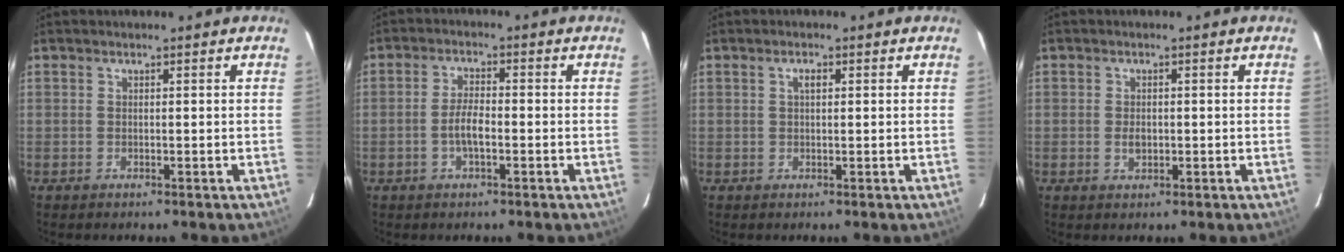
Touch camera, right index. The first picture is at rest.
{"total": 4.2, "force": [-1.3, 1.3, 3.7], "torque": [-0.077, 0.004, -0.024]}
{"total": 1.4, "force": [0.4, 0.7, 1.2], "torque": [-0.022, 0.006, 0.006]}
{"total": 2.1, "force": [-0.3, 1.5, 1.4], "torque": [-0.025, 0.001, -0.005]}